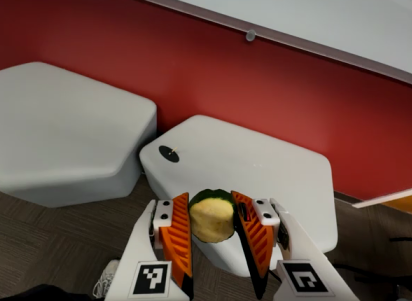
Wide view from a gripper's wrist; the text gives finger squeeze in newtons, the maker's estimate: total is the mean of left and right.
{"total": 12.0, "left": 12.4, "right": 11.5}